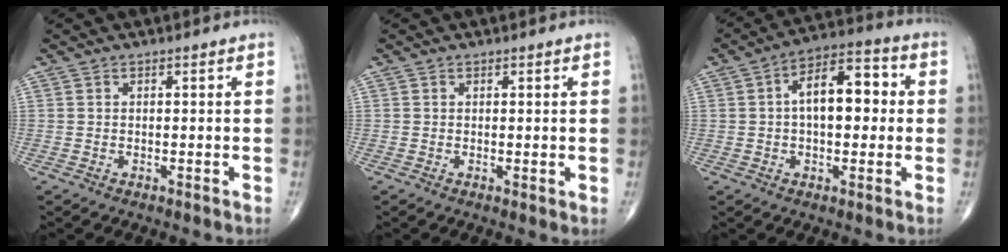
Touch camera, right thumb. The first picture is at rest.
{"total": 0.8, "force": [0.1, 0.3, 0.7], "torque": [-0.014, -0.005, 0.001]}
{"total": 12.1, "force": [1.2, 6.5, 10.2], "torque": [-0.134, 0.031, 0.009]}